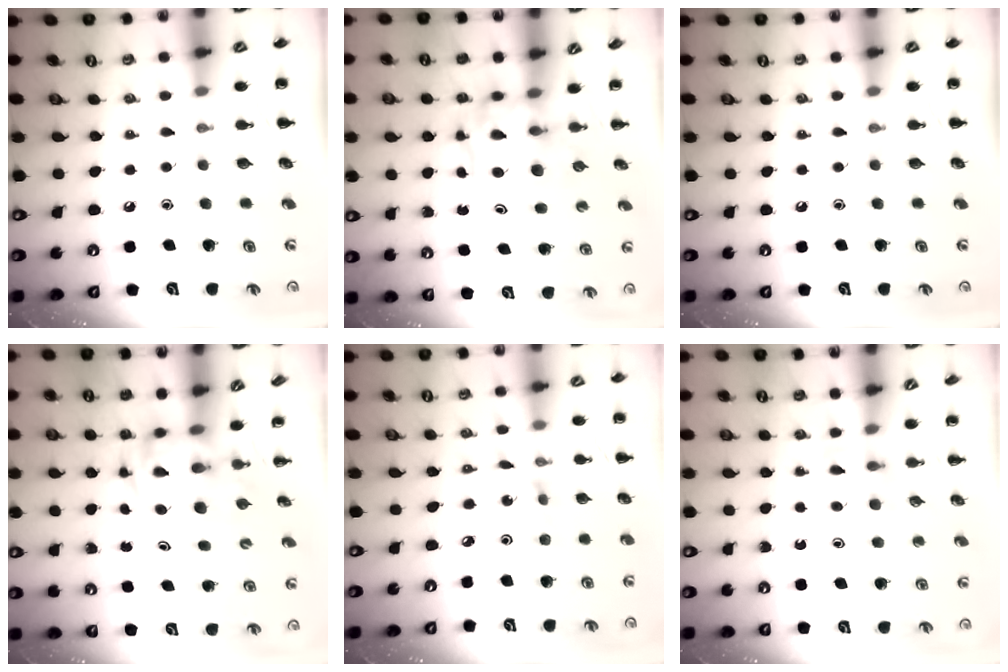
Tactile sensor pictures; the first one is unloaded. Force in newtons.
{"total": 3.6, "press": 3.6, "slide": 0.2}
{"total": 0.0}
{"total": 2.7, "press": 2.7, "slide": 0.5}
{"total": 0.8, "press": 0.8, "slide": 0.2}
{"total": 2.8, "press": 2.5, "slide": 1.1}